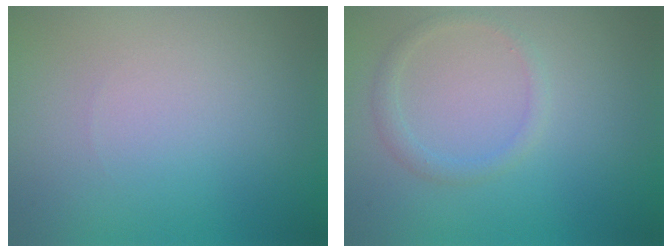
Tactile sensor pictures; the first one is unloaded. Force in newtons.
{"total": 1.4, "press": 1.4, "slide": 0.1}